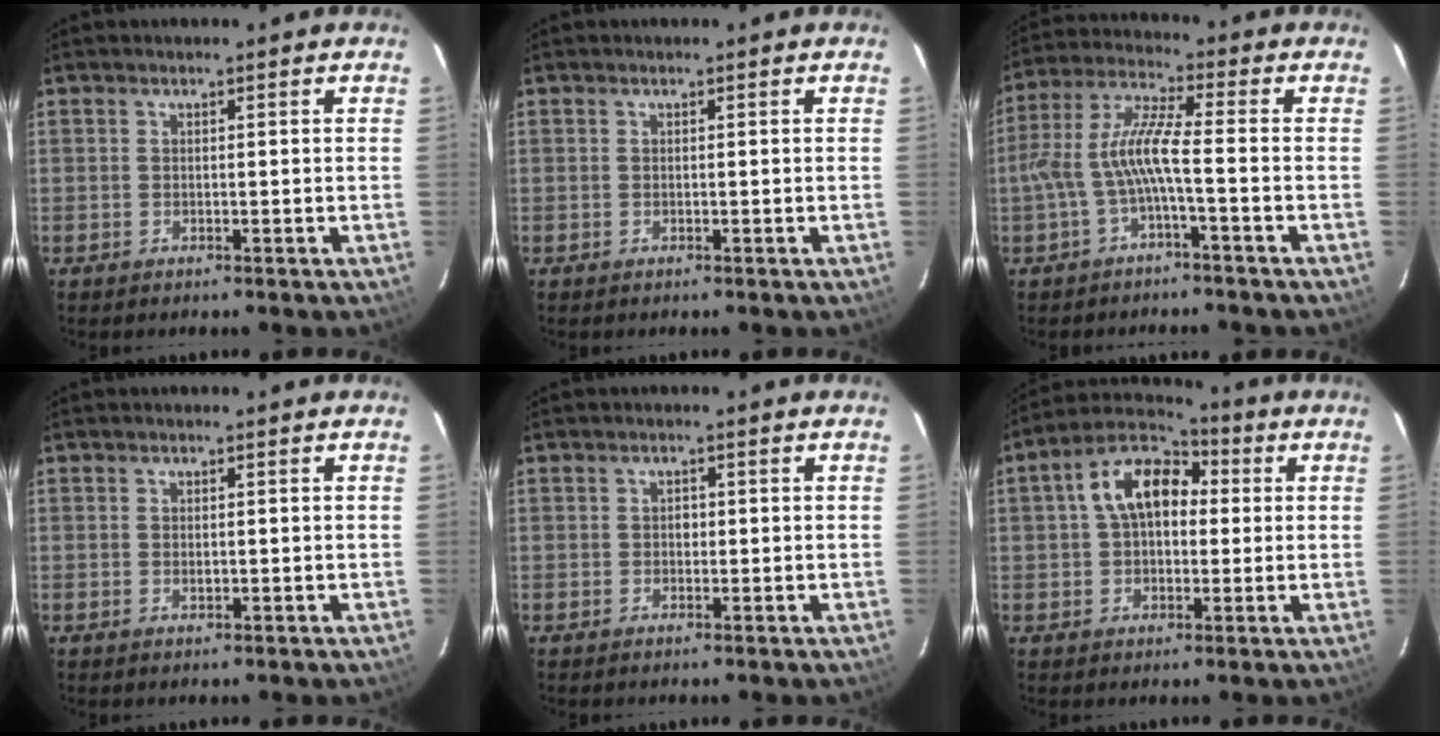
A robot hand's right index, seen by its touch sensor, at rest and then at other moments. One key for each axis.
{"total": 0.0}
{"total": 7.9, "fx": -2.6, "fy": 0.5, "fz": 7.5, "tx": -0.174, "ty": 0.012, "tz": -0.046}
{"total": 1.0, "fx": -0.1, "fy": 0.6, "fz": 0.9, "tx": -0.016, "ty": 0.001, "tz": 0.000}
{"total": 1.1, "fx": -0.1, "fy": 1.0, "fz": 0.4, "tx": -0.005, "ty": 0.005, "tz": -0.002}
{"total": 11.5, "fx": 2.1, "fy": 7.6, "fz": 8.4, "tx": -0.151, "ty": 0.042, "tz": 0.027}